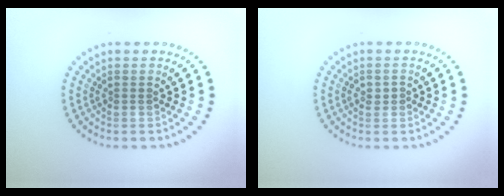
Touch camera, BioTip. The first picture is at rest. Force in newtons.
{"total": 1.1, "press": 1.1, "slide": 0.4}